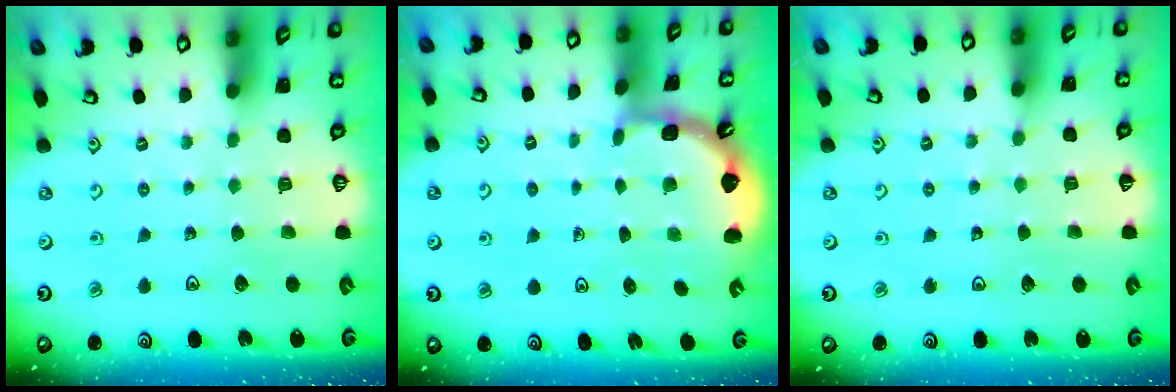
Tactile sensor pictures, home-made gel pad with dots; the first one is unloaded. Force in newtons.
{"total": 2.0, "press": 2.0, "slide": 0.2}
{"total": 2.0, "press": 2.0, "slide": 0.2}